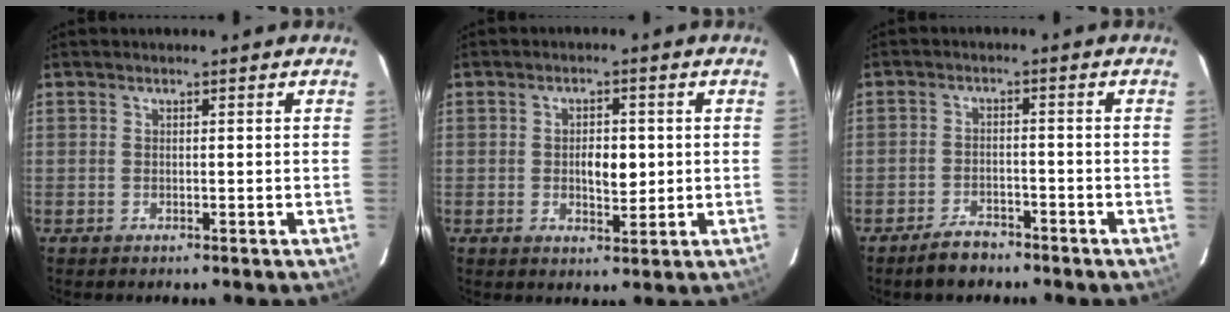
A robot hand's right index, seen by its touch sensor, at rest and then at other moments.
{"total": 4.4, "force": [0.1, 2.1, 3.8], "torque": [-0.059, -0.001, 0.006]}
{"total": 4.1, "force": [-3.4, 1.7, 1.4], "torque": [-0.032, 0.001, -0.055]}